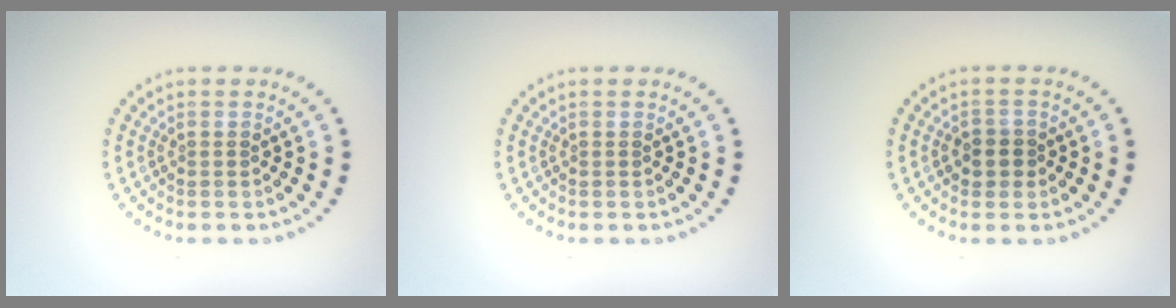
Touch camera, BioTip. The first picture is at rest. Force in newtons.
{"total": 0.0}
{"total": 1.9, "press": 1.8, "slide": 0.6}